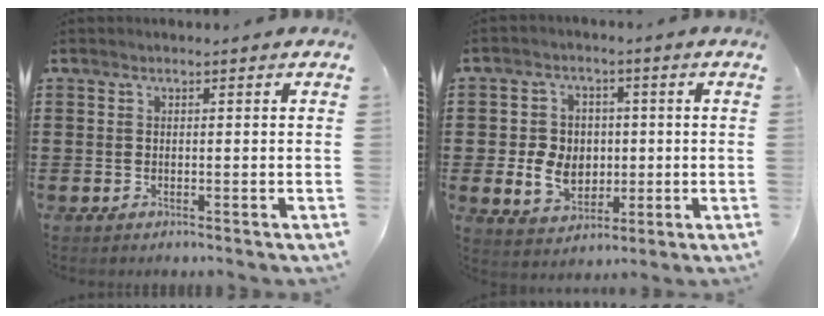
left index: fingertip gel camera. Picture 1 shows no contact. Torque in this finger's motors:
{"motor_torque": [1.07, 1.07, 0.49, 0.06]}